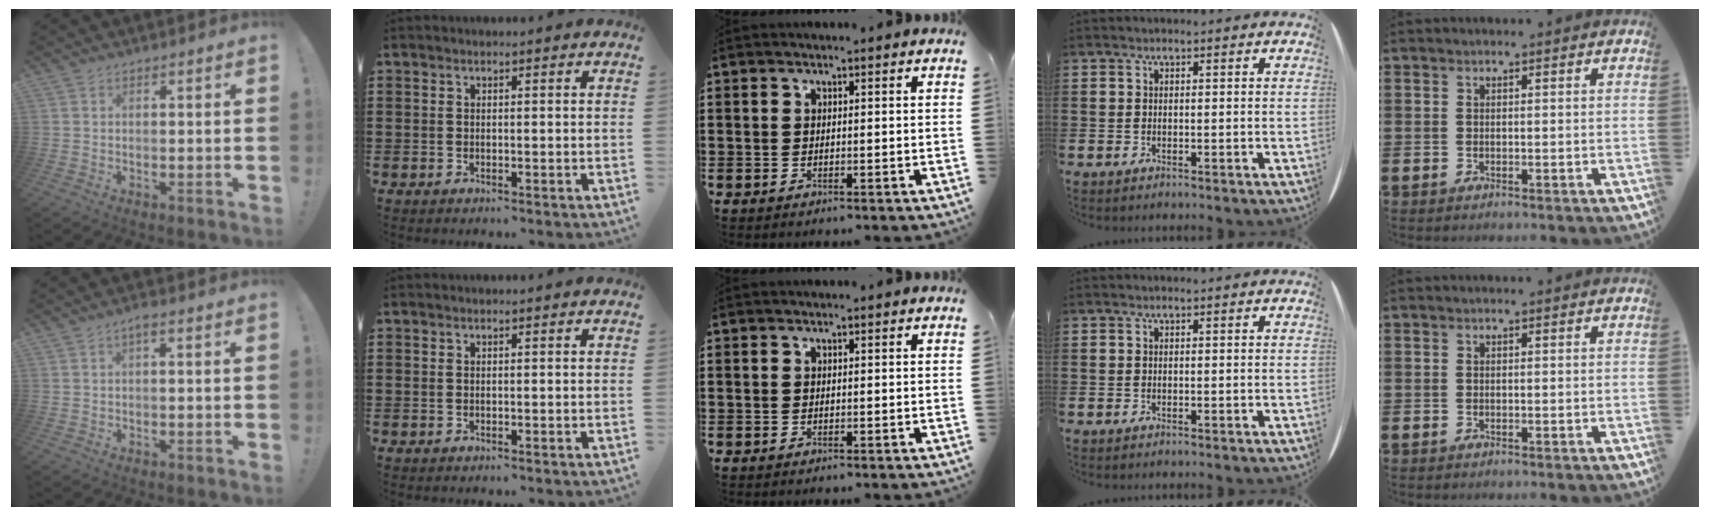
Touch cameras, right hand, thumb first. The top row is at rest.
{"thumb": {"total": 1.6, "force": [0.0, 0.3, 1.6], "torque": [-0.035, 0.006, -0.002]}}